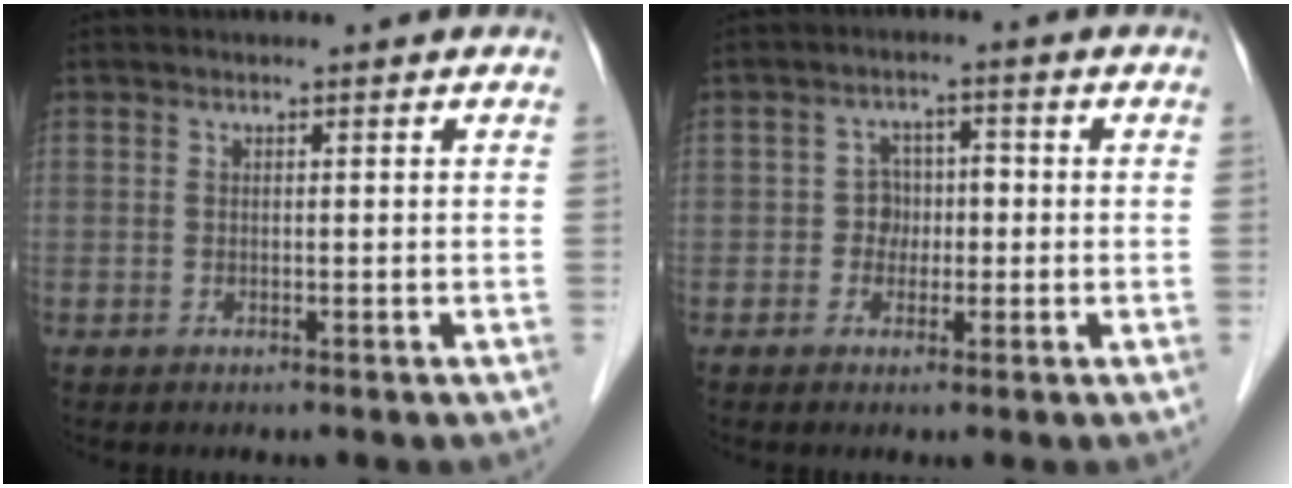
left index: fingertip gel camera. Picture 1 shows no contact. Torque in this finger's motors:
{"motor_torque": [-0.18, -0.07, 0.03, -0.01]}